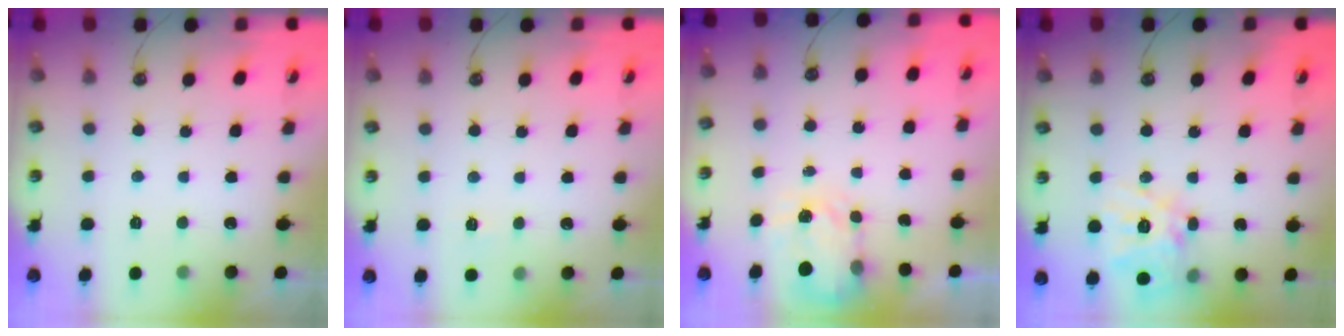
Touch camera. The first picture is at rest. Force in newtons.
{"total": 4.2, "press": 4.2, "slide": 0.5}
{"total": 3.5, "press": 3.5, "slide": 0.6}
{"total": 15.4, "press": 15.2, "slide": 2.1}